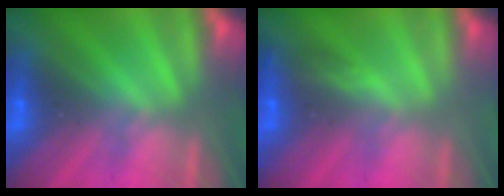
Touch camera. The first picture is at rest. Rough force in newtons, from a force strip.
{"total": 3.0}